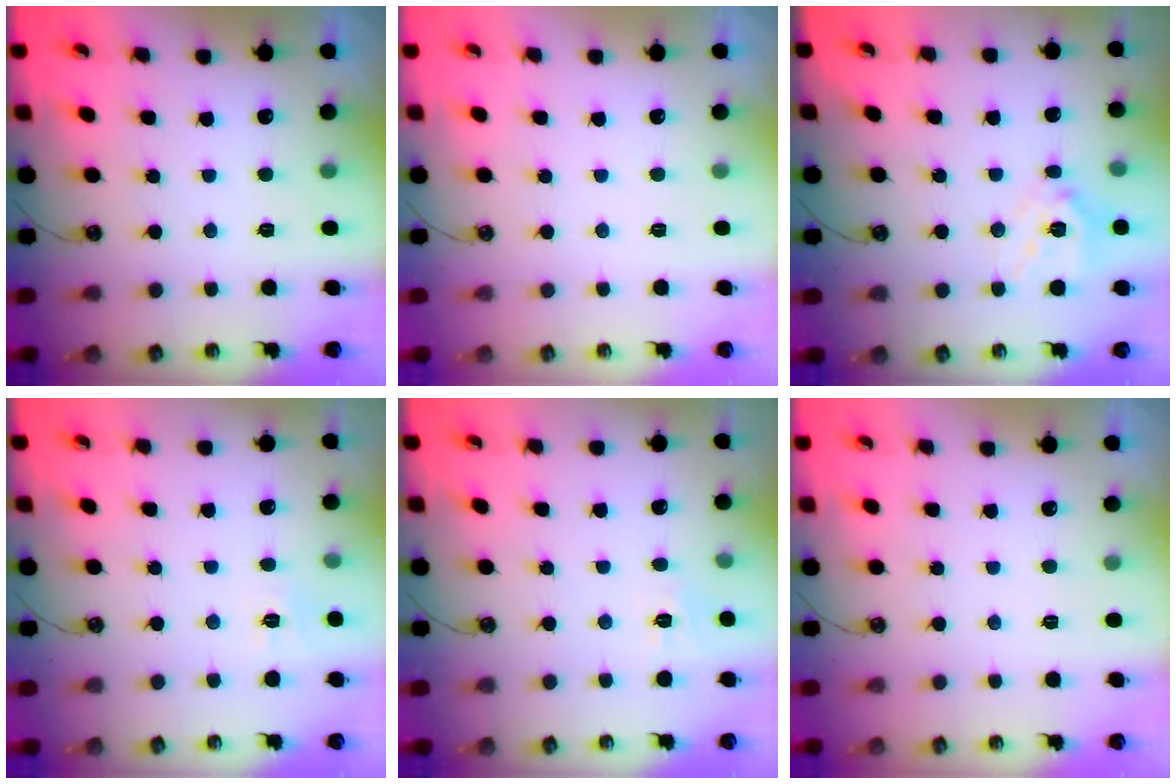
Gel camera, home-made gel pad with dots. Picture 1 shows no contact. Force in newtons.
{"total": 0.0}
{"total": 14.2, "press": 14.1, "slide": 2.1}
{"total": 4.3, "press": 4.2, "slide": 0.6}
{"total": 2.9, "press": 2.9, "slide": 0.3}
{"total": 0.0}